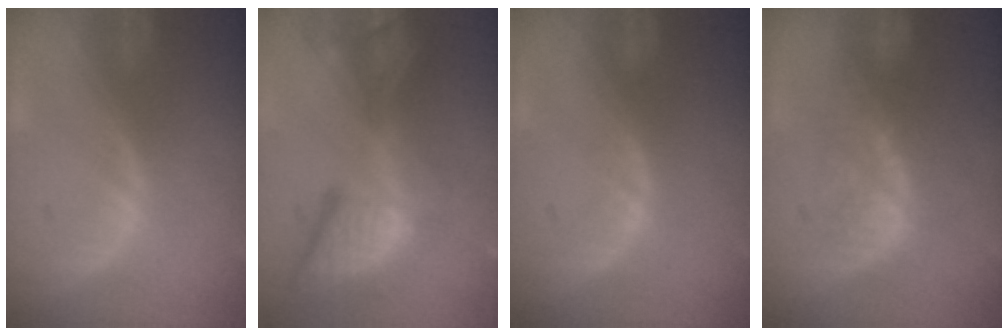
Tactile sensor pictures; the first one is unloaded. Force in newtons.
{"total": 13.8, "press": 11.1, "slide": 8.1}
{"total": 1.0, "press": 1.0, "slide": 0.2}
{"total": 8.5, "press": 7.6, "slide": 3.7}